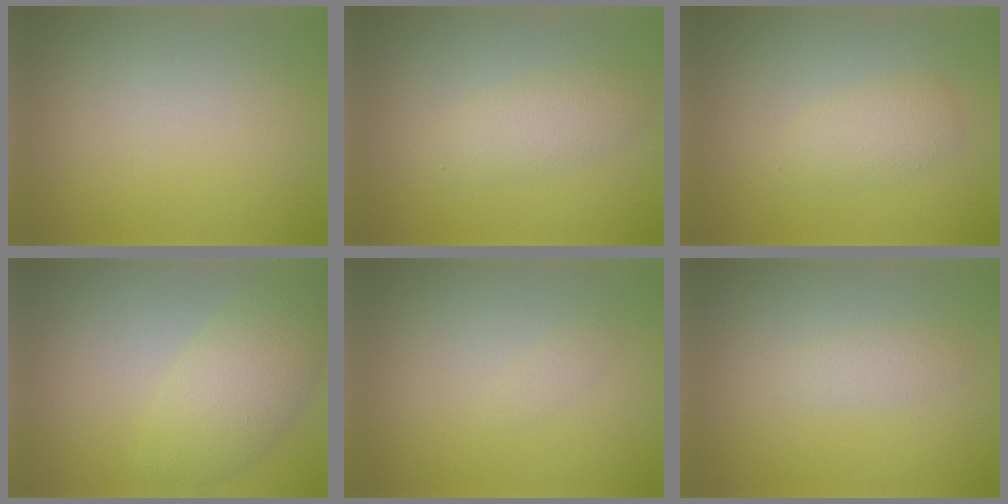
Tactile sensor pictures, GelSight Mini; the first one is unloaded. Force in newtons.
{"total": 2.5, "press": 2.5, "slide": 0.2}
{"total": 2.1, "press": 2.1, "slide": 0.1}
{"total": 4.7, "press": 4.7, "slide": 0.1}
{"total": 0.6, "press": 0.6, "slide": 0.0}
{"total": 1.2, "press": 1.2, "slide": 0.0}